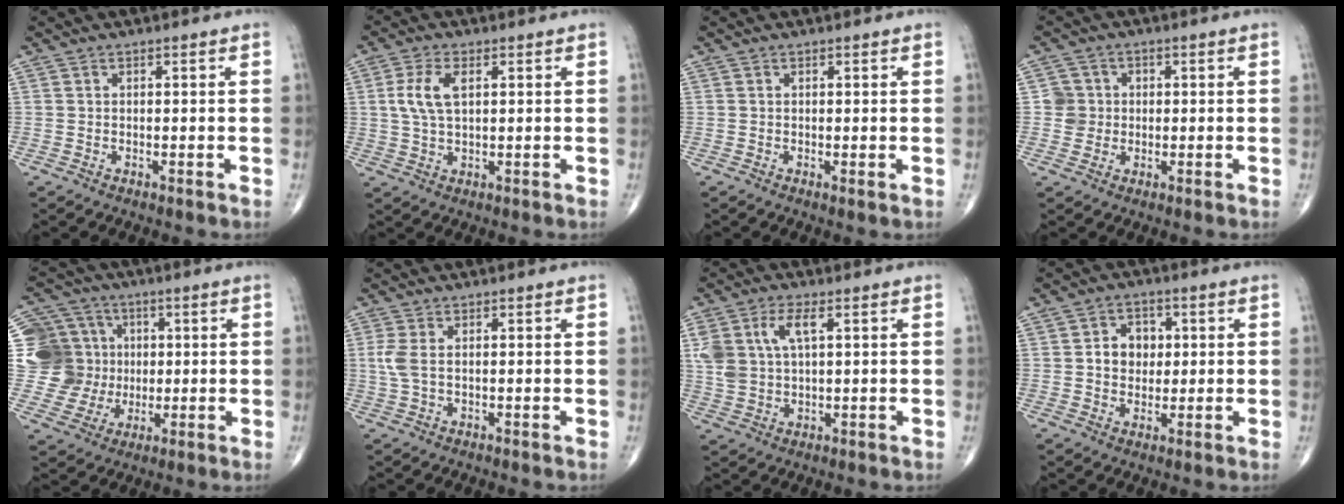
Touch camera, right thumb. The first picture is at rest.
{"total": 6.2, "force": [1.5, 3.0, 5.2], "torque": [-0.116, 0.004, 0.028]}
{"total": 0.6, "force": [0.0, 0.1, 0.6], "torque": [-0.011, -0.004, -0.003]}
{"total": 3.9, "force": [0.1, 3.9, 0.3], "torque": [0.025, 0.008, -0.002]}
{"total": 12.5, "force": [1.7, 12.2, 2.5], "torque": [-0.009, 0.025, 0.037]}
{"total": 3.0, "force": [0.3, 1.4, 2.7], "torque": [-0.082, 0.002, 0.008]}
{"total": 7.7, "force": [2.6, 3.8, 6.2], "torque": [-0.136, 0.006, 0.055]}
{"total": 6.0, "force": [0.8, 4.9, 3.4], "torque": [-0.021, 0.004, 0.008]}